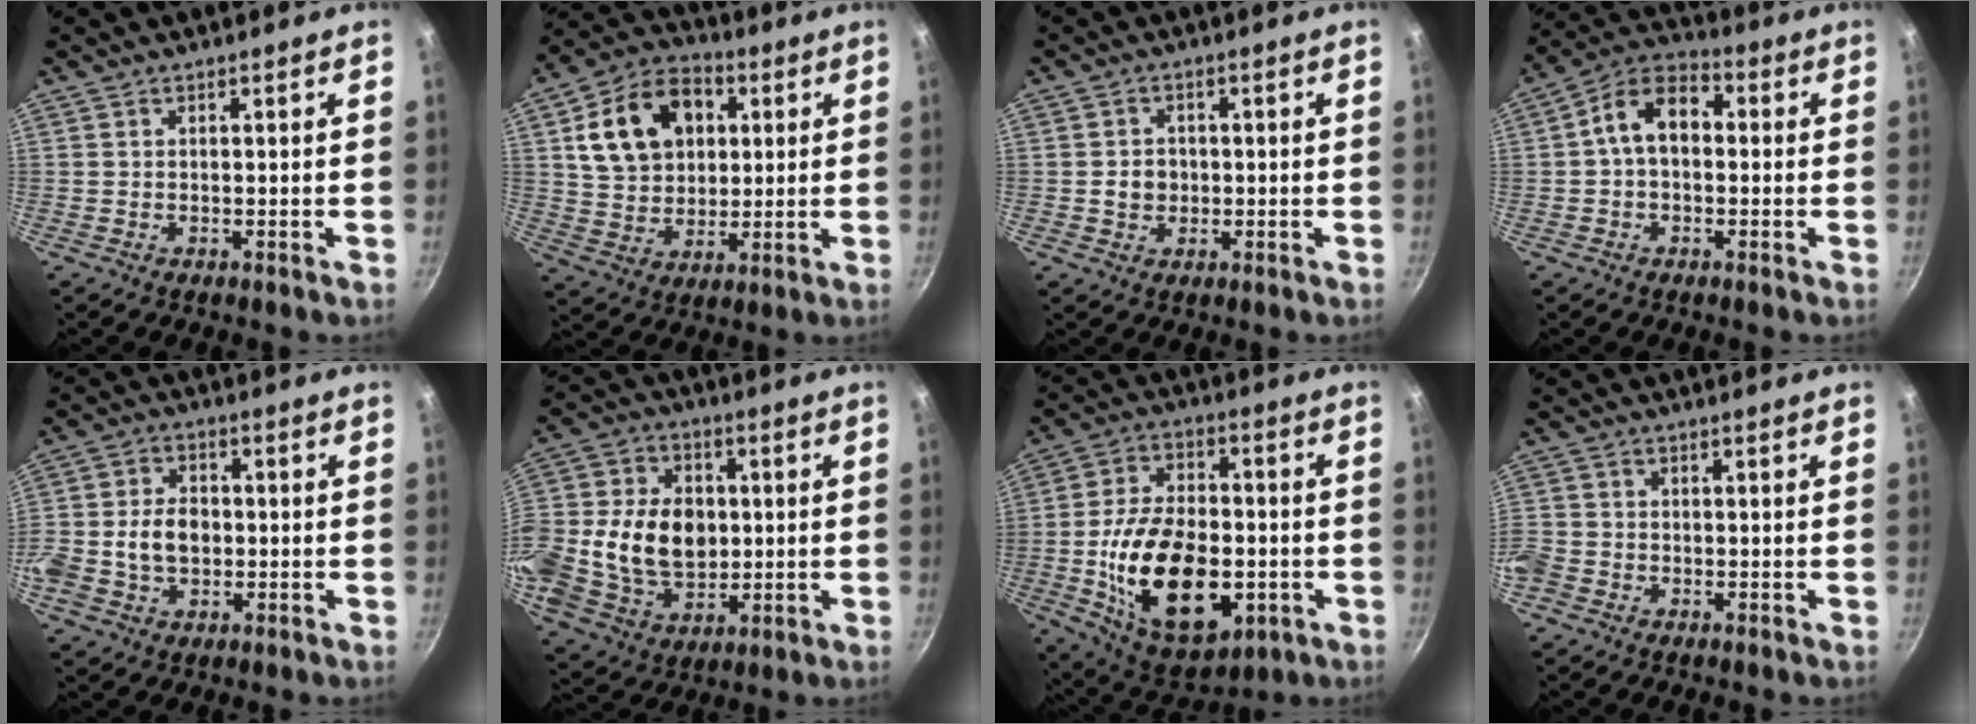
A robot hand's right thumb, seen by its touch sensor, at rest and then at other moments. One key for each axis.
{"total": 17.2, "fx": 4.4, "fy": 12.8, "fz": 10.6, "tx": -0.156, "ty": 0.011, "tz": 0.072}
{"total": 3.6, "fx": -0.3, "fy": 3.2, "fz": 1.7, "tx": -0.013, "ty": 0.005, "tz": -0.006}
{"total": 9.7, "fx": 0.5, "fy": 6.5, "fz": 7.2, "tx": -0.099, "ty": 0.034, "tz": -0.008}
{"total": 10.5, "fx": -1.2, "fy": 7.8, "fz": 6.8, "tx": -0.122, "ty": 0.021, "tz": -0.029}
{"total": 23.5, "fx": 0.1, "fy": 17.8, "fz": 15.4, "tx": -0.313, "ty": 0.027, "tz": 0.009}
{"total": 23.4, "fx": -4.7, "fy": 13.9, "fz": 18.2, "tx": -0.296, "ty": 0.018, "tz": -0.064}
{"total": 5.3, "fx": -2.4, "fy": 4.1, "fz": 2.2, "tx": -0.058, "ty": 0.011, "tz": -0.056}